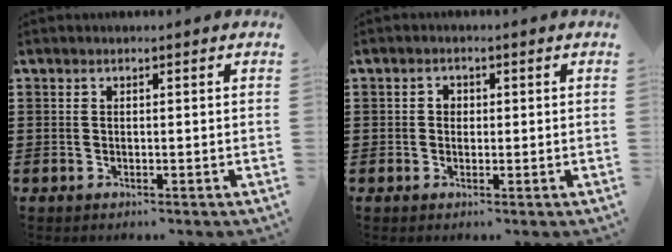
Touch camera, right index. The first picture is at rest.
{"total": 1.3, "force": [0.1, 1.2, 0.6], "torque": [-0.013, 0.007, 0.000]}